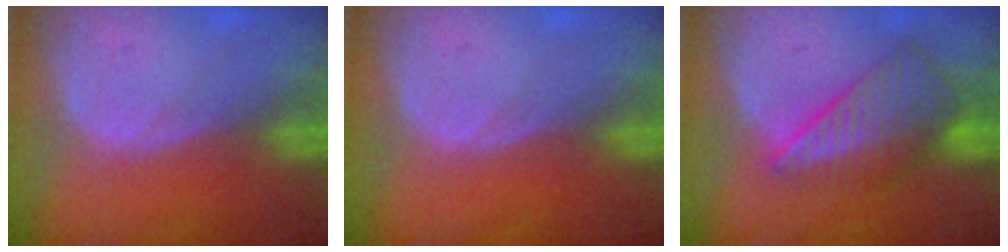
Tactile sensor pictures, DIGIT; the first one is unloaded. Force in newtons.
{"total": 0.0}
{"total": 8.4, "press": 7.3, "slide": 4.1}